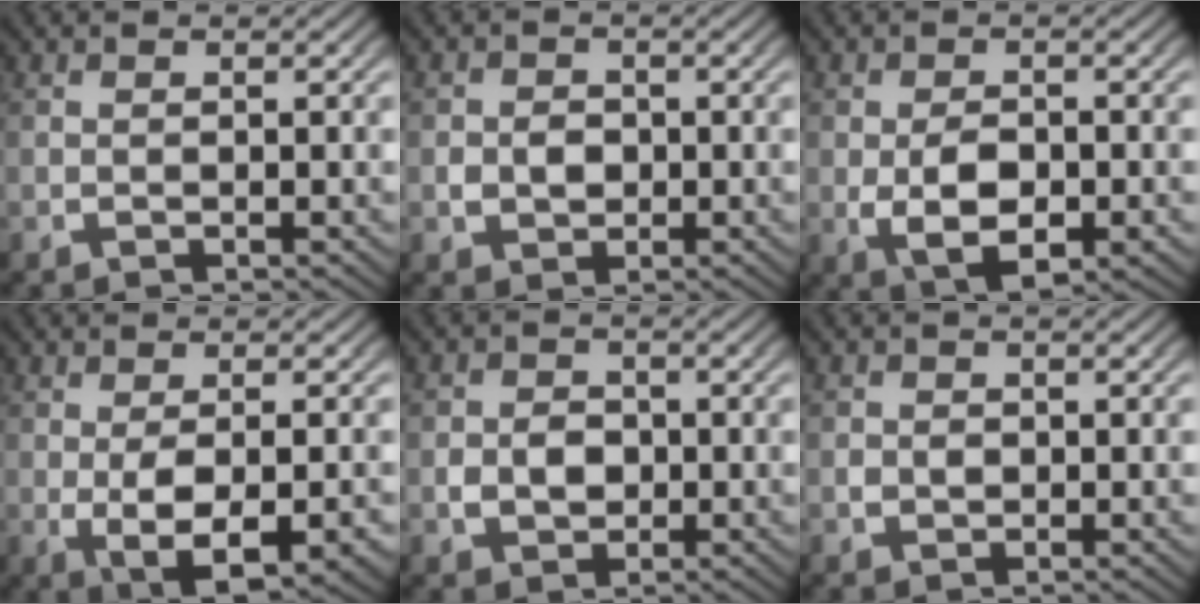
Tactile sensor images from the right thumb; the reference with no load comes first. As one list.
[{"total": 2.7, "force": [-0.3, 2.3, 1.4], "torque": [-0.027, -0.008, 0.002]}, {"total": 6.5, "force": [-1.2, 4.2, 4.9], "torque": [-0.111, -0.032, -0.001]}, {"total": 7.1, "force": [-2.0, 4.1, 5.5], "torque": [-0.129, -0.045, -0.004]}, {"total": 3.3, "force": [-0.5, 2.7, 1.8], "torque": [-0.034, -0.010, -0.001]}, {"total": 1.4, "force": [-0.1, 1.2, 0.7], "torque": [-0.014, -0.004, 0.001]}]